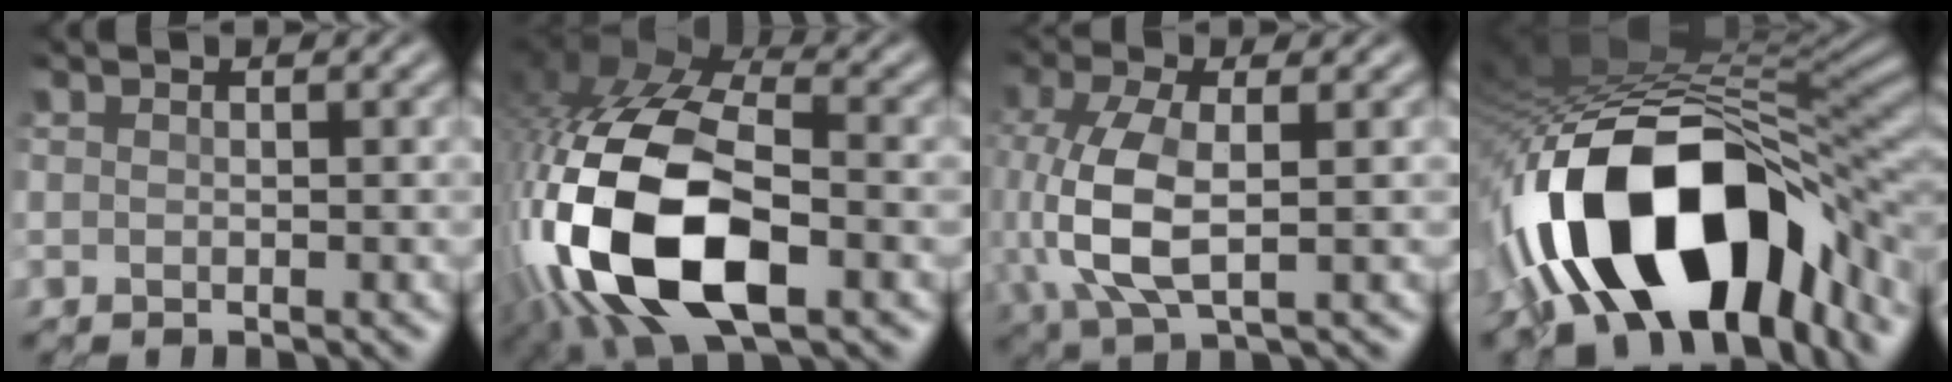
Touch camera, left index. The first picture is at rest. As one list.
[{"total": 16.8, "force": [-5.5, 8.4, 13.4], "torque": [-0.286, -0.010, -0.101]}, {"total": 6.6, "force": [-0.2, 2.8, 6.0], "torque": [-0.152, 0.003, 0.001]}, {"total": 16.9, "force": [-7.8, 7.8, 12.8], "torque": [-0.220, 0.012, -0.125]}]